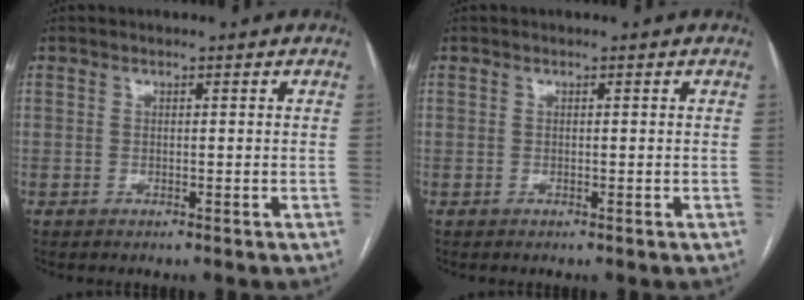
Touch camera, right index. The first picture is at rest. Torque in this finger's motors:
{"motor_torque": [0.00, 0.00, 0.00, 0.00]}